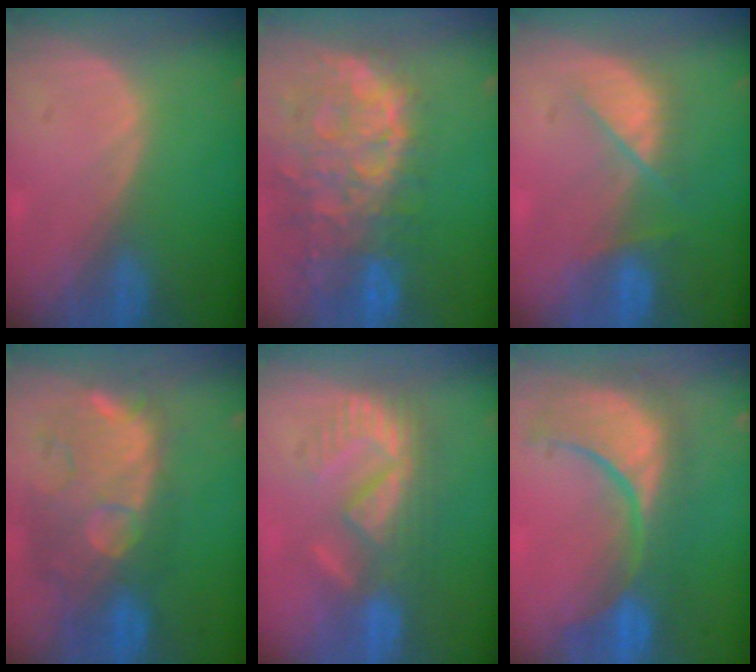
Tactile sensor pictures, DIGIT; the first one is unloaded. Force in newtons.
{"total": 13.6, "press": 11.1, "slide": 7.8}
{"total": 5.1, "press": 5.1, "slide": 0.8}
{"total": 11.7, "press": 10.7, "slide": 4.8}
{"total": 8.3, "press": 8.0, "slide": 2.1}
{"total": 11.9, "press": 10.8, "slide": 4.8}